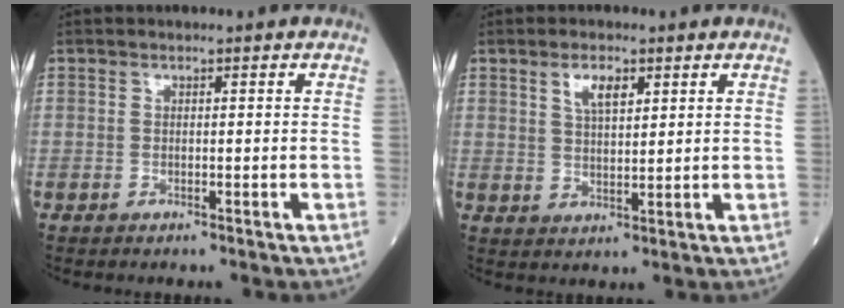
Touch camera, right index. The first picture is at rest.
{"total": 4.1, "force": [2.1, 1.5, 3.1], "torque": [-0.058, 0.003, 0.040]}